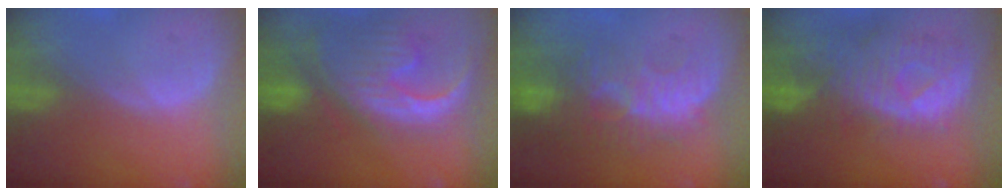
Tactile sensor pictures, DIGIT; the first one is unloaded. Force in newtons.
{"total": 13.4, "press": 11.5, "slide": 6.8}
{"total": 10.0, "press": 9.2, "slide": 3.8}
{"total": 11.4, "press": 9.9, "slide": 5.7}